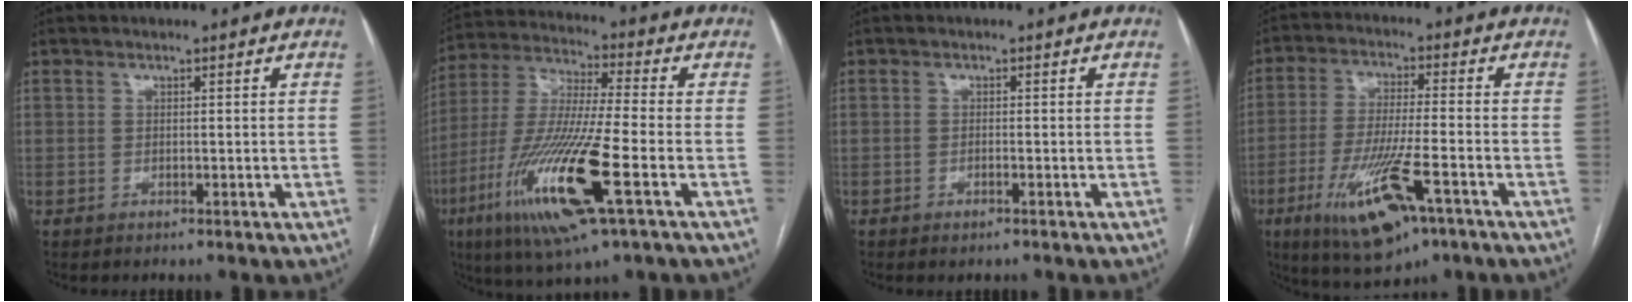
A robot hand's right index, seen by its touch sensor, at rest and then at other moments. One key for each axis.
{"total": 18.3, "fx": -6.9, "fy": 1.4, "fz": 16.9, "tx": -0.363, "ty": -0.030, "tz": -0.127}
{"total": 1.0, "fx": -0.7, "fy": 0.2, "fz": 0.7, "tx": -0.013, "ty": -0.002, "tz": -0.009}
{"total": 13.7, "fx": -6.7, "fy": 2.6, "fz": 11.7, "tx": -0.226, "ty": -0.027, "tz": -0.108}